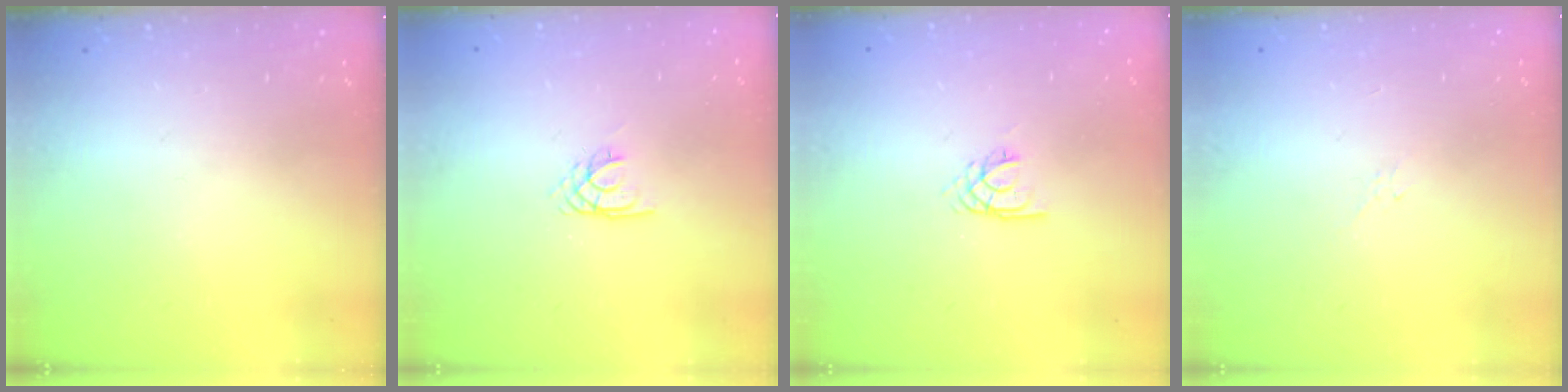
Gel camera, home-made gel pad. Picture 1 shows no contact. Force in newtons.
{"total": 2.2, "press": 2.2, "slide": 0.3}
{"total": 2.2, "press": 2.2, "slide": 0.3}
{"total": 2.1, "press": 2.0, "slide": 0.6}